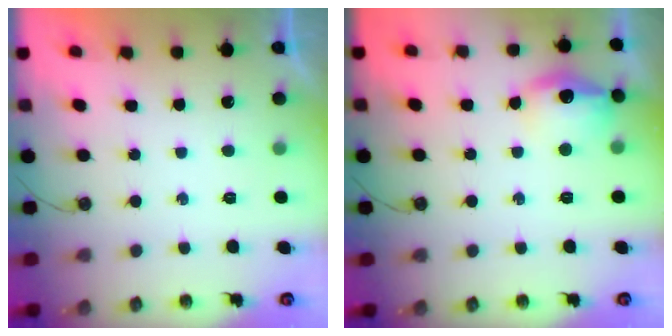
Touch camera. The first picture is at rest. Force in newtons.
{"total": 13.4, "press": 13.4, "slide": 1.0}